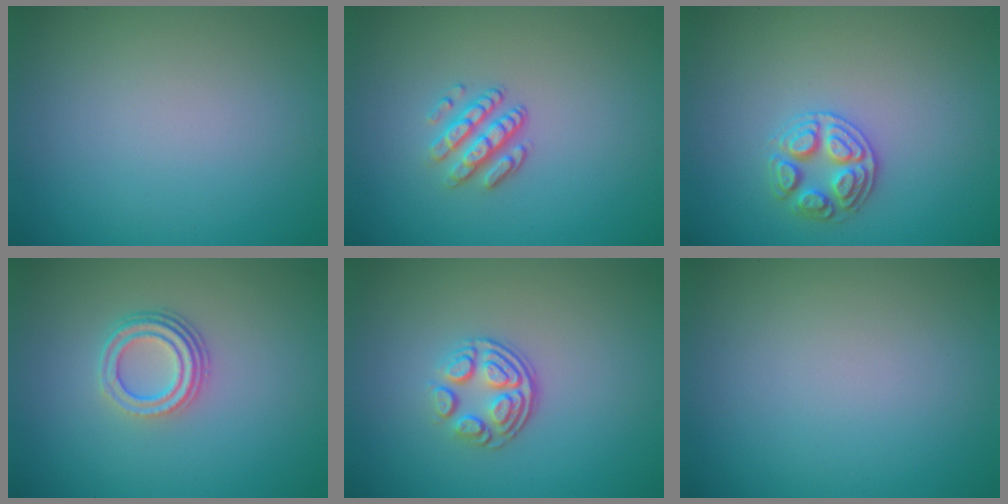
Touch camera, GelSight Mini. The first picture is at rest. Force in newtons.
{"total": 2.9, "press": 2.3, "slide": 1.8}
{"total": 2.7, "press": 2.7, "slide": 0.5}
{"total": 3.4, "press": 2.5, "slide": 2.4}
{"total": 3.5, "press": 2.5, "slide": 2.4}
{"total": 0.0}